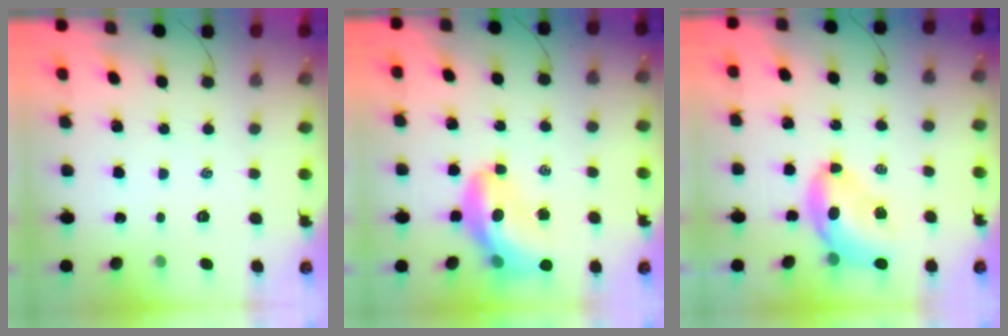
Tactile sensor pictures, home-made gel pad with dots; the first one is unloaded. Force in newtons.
{"total": 12.8, "press": 12.2, "slide": 3.9}
{"total": 7.4, "press": 7.1, "slide": 1.9}